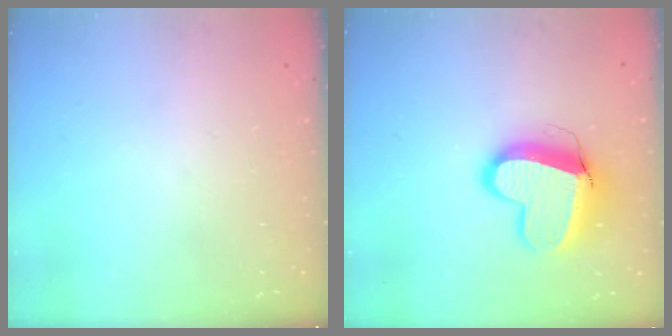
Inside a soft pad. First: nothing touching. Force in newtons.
{"total": 13.1, "press": 13.0, "slide": 1.3}